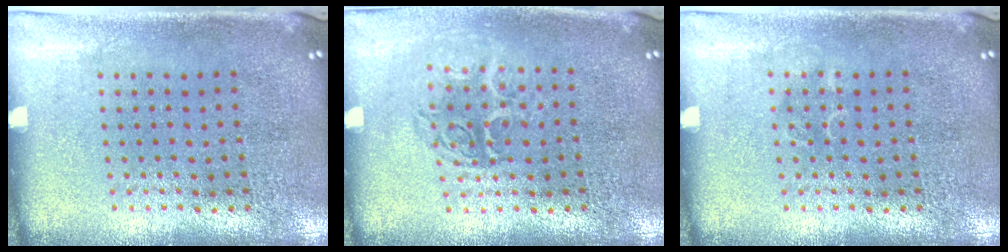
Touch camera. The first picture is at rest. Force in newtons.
{"total": 1.1, "press": 1.0, "slide": 0.5}
{"total": 0.5, "press": 0.5, "slide": 0.1}